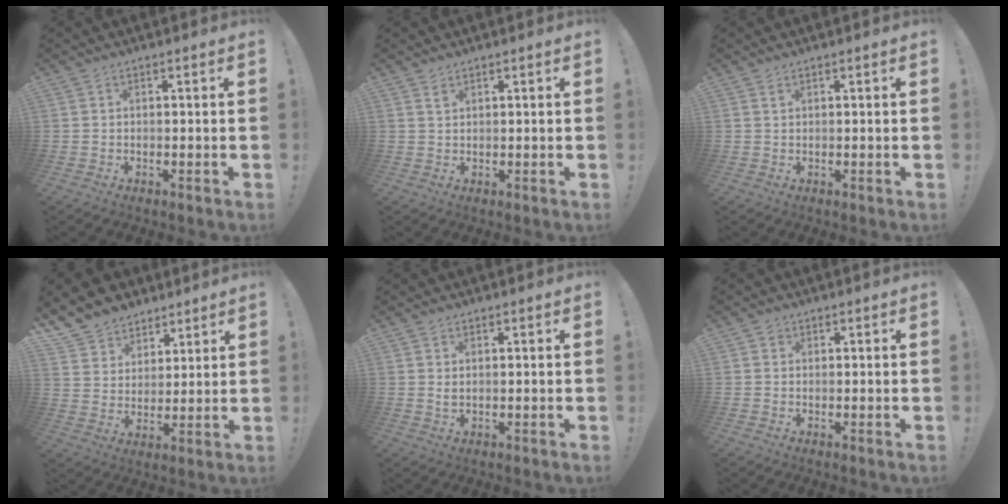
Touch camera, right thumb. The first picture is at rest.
{"total": 1.3, "force": [0.9, 0.6, 0.7], "torque": [-0.014, 0.001, 0.017]}
{"total": 0.7, "force": [0.5, 0.3, 0.5], "torque": [-0.010, 0.001, 0.009]}
{"total": 9.5, "force": [7.1, 6.3, 1.0], "torque": [-0.026, -0.060, 0.142]}
{"total": 1.5, "force": [0.5, 0.6, 1.3], "torque": [-0.017, -0.003, 0.007]}
{"total": 1.2, "force": [0.6, 1.0, 0.1], "torque": [0.004, -0.001, 0.009]}